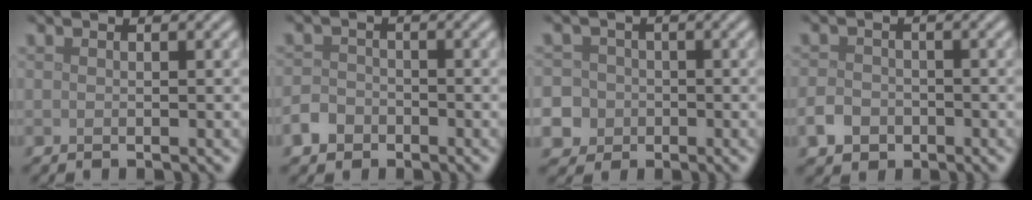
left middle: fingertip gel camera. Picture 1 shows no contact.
{"total": 2.3, "force": [-1.4, 1.7, 0.7], "torque": [-0.009, 0.002, -0.032]}
{"total": 9.8, "force": [-3.3, 8.9, 2.3], "torque": [-0.061, -0.010, -0.092]}
{"total": 2.5, "force": [-1.2, 1.9, 1.0], "torque": [-0.017, -0.002, -0.026]}